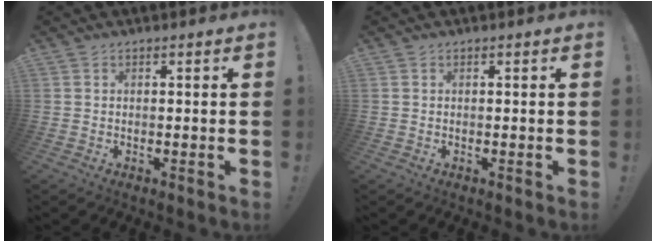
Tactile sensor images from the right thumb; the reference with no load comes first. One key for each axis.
{"total": 0.0}